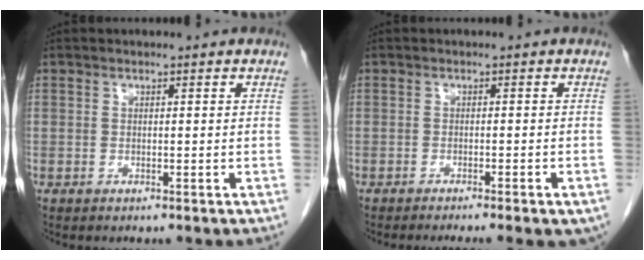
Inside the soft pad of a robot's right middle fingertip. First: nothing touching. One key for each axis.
{"total": 9.0, "fx": -7.3, "fy": 1.0, "fz": 5.2, "tx": -0.053, "ty": -0.014, "tz": -0.092}